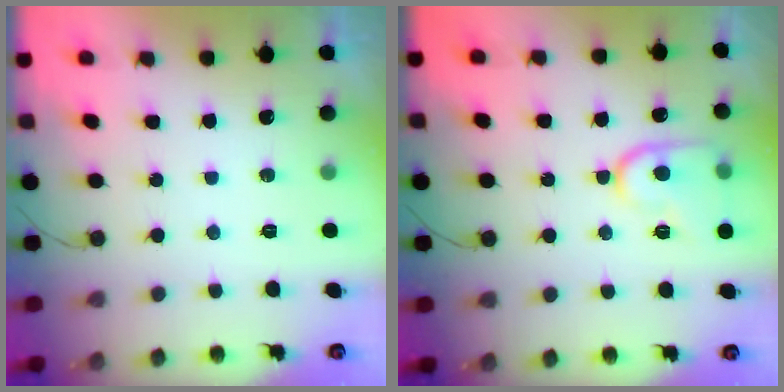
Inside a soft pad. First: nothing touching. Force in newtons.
{"total": 13.1, "press": 13.0, "slide": 1.3}